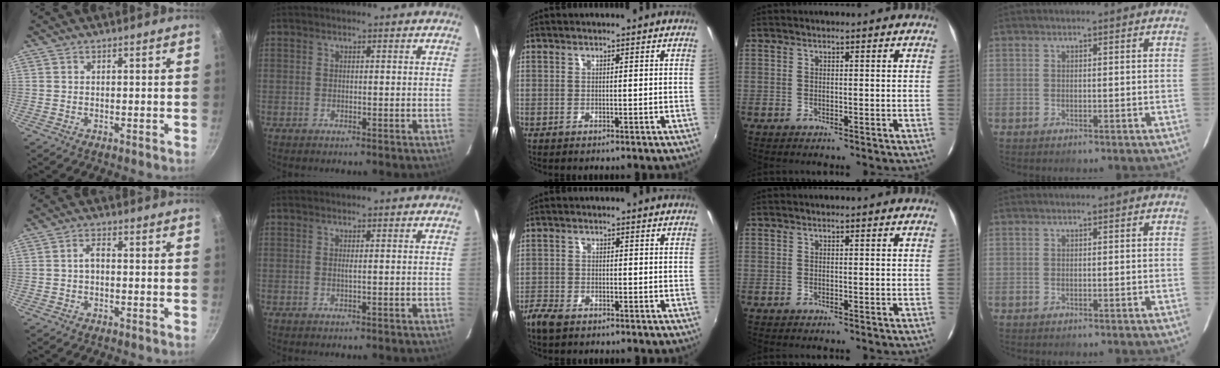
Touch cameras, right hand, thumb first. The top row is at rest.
{"thumb": {"total": 2.2, "force": [-0.3, 1.2, 1.8], "torque": [-0.030, 0.015, -0.007]}, "index": {"total": 0.5, "force": [0.1, -0.2, 0.5], "torque": [-0.007, -0.004, -0.002]}, "middle": {"total": 4.8, "force": [-3.7, 2.1, 2.2], "torque": [-0.064, -0.010, -0.074]}}